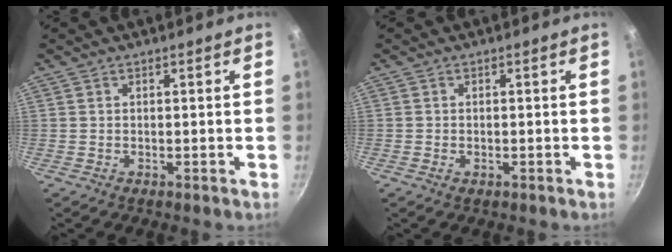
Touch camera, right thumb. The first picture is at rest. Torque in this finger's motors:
{"motor_torque": [-0.29, 0.01, -0.39, 0.06, 0.03]}